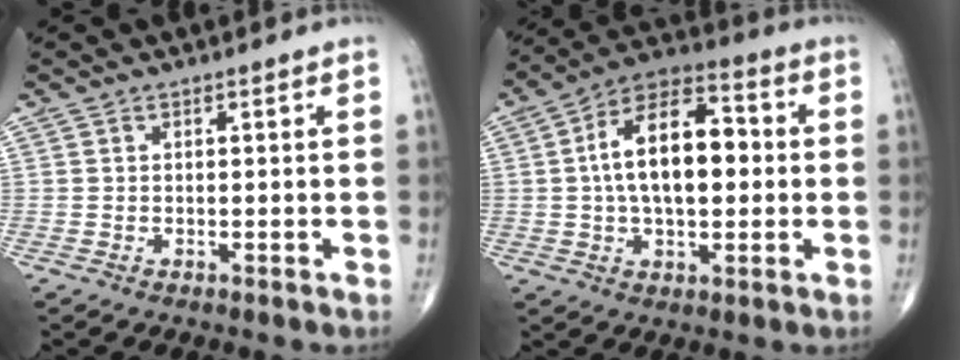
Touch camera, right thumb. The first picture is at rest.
{"total": 16.5, "force": [1.0, 8.8, 13.9], "torque": [-0.216, 0.029, 0.008]}